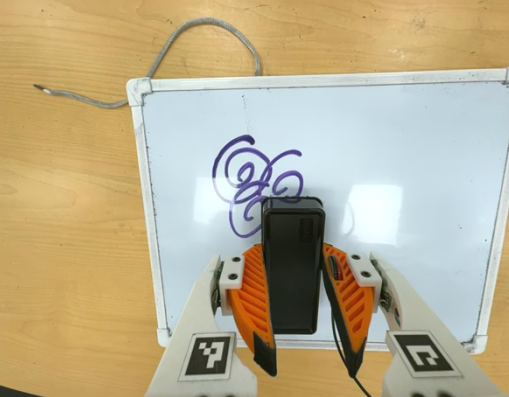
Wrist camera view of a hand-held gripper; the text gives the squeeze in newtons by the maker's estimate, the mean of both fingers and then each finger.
{"total": 4.6, "left": 3.3, "right": 6.0}